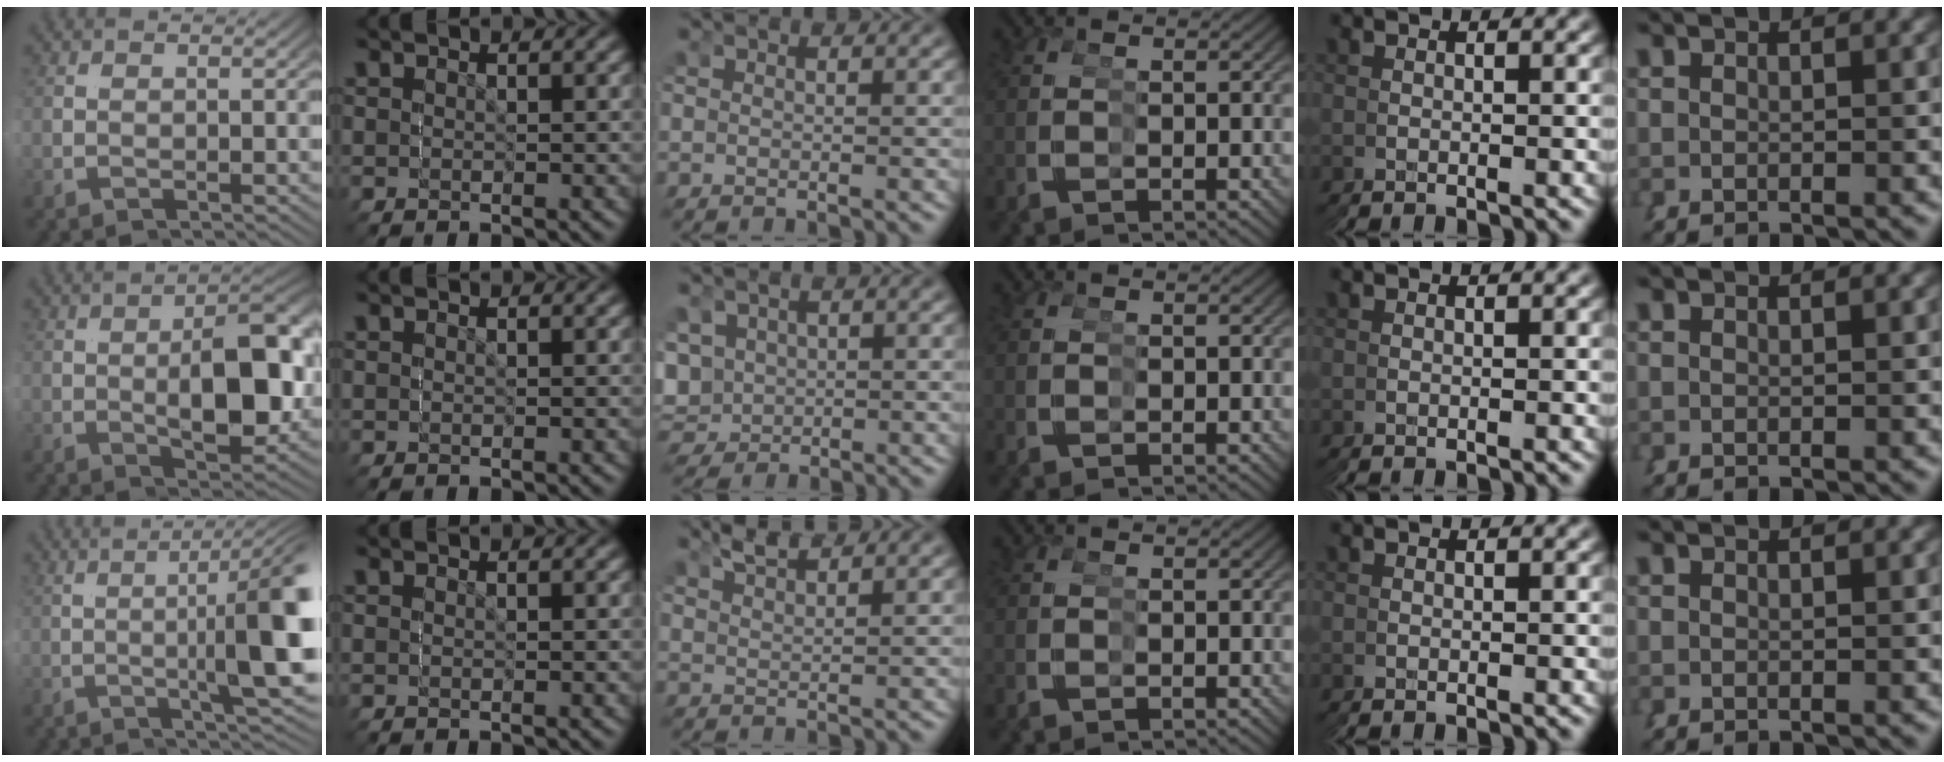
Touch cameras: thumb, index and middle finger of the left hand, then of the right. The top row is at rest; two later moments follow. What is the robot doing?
{"motion": "grasp_and_lifting", "object": "screwdriver"}